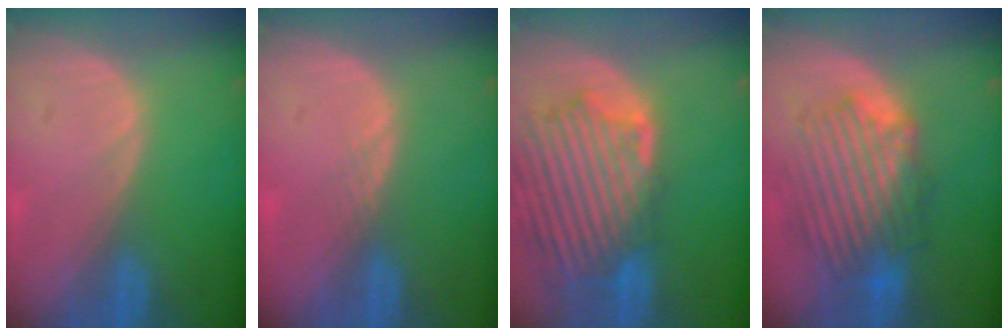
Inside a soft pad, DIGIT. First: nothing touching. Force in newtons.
{"total": 1.0, "press": 0.8, "slide": 0.5}
{"total": 13.1, "press": 11.4, "slide": 6.4}
{"total": 8.7, "press": 8.6, "slide": 1.3}